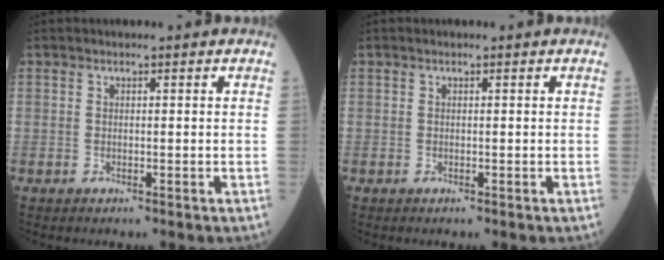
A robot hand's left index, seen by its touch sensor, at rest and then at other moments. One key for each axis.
{"total": 0.0}